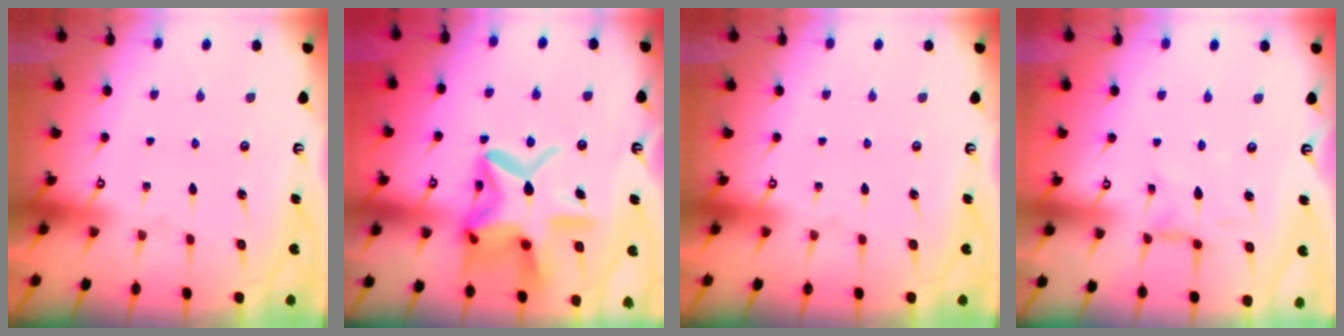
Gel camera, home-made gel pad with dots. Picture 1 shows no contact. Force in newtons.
{"total": 18.3, "press": 18.3, "slide": 1.6}
{"total": 0.0}
{"total": 1.9, "press": 1.9, "slide": 0.3}